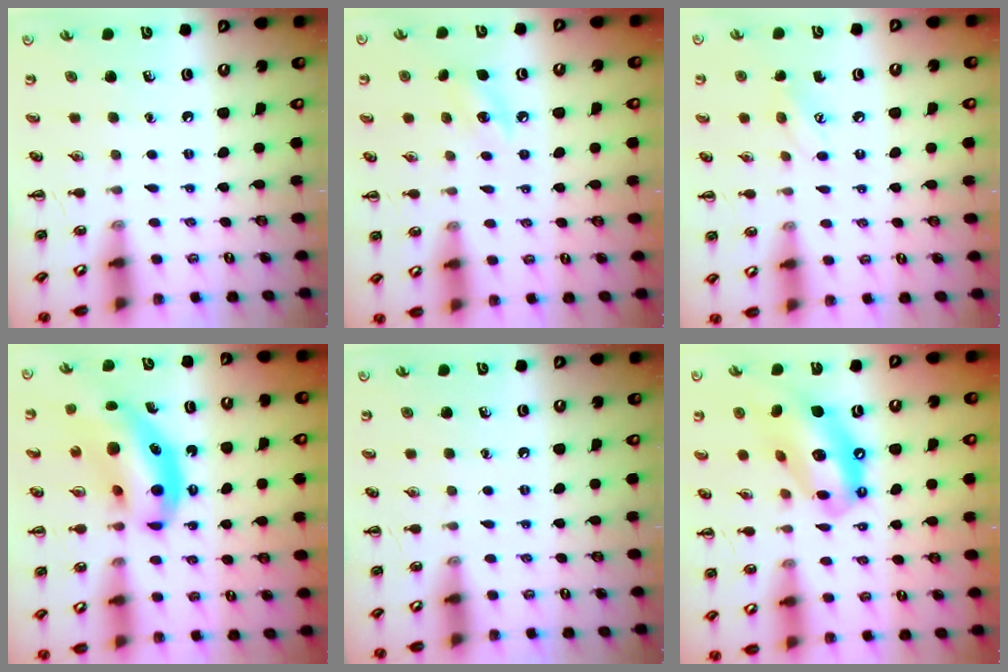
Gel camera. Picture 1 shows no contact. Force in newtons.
{"total": 6.3, "press": 6.1, "slide": 1.9}
{"total": 7.4, "press": 7.1, "slide": 1.9}
{"total": 12.4, "press": 12.1, "slide": 2.8}
{"total": 0.0}
{"total": 13.7, "press": 13.3, "slide": 3.5}